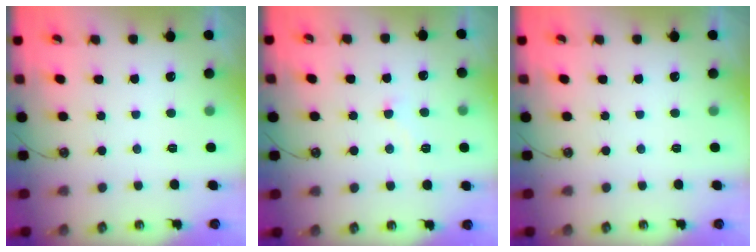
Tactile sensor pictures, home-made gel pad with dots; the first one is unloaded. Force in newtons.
{"total": 2.4, "press": 2.4, "slide": 0.4}
{"total": 0.0}